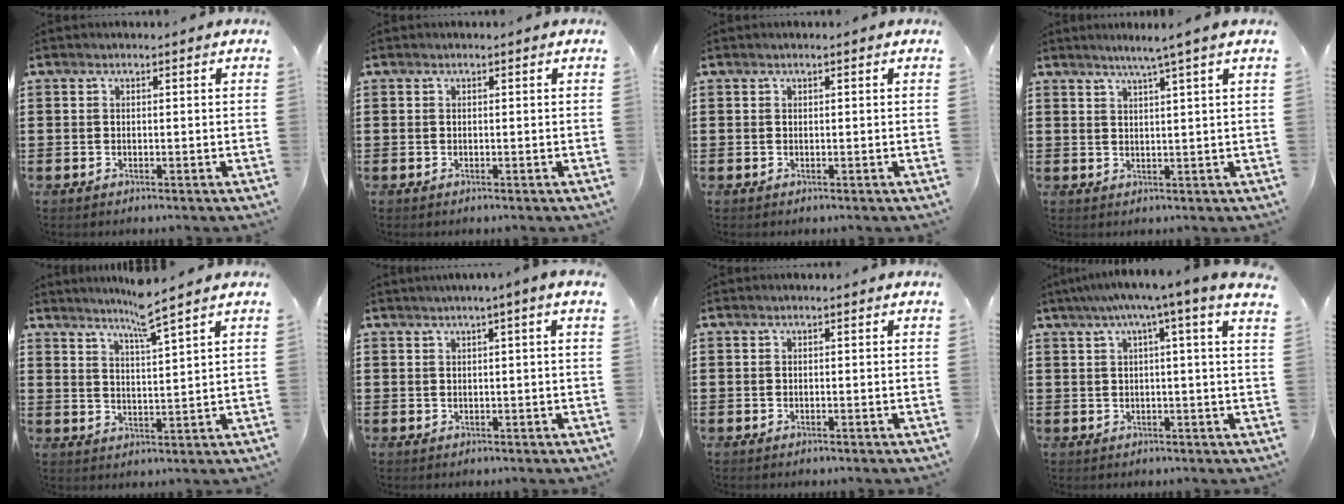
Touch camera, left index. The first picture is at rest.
{"total": 0.0}
{"total": 0.0}
{"total": 3.3, "force": [2.4, -1.0, 2.1], "torque": [-0.043, -0.006, 0.038]}
{"total": 5.5, "force": [4.6, -0.9, 3.0], "torque": [-0.072, -0.016, 0.077]}
{"total": 1.0, "force": [0.3, -0.2, 0.9], "torque": [-0.017, -0.002, 0.004]}
{"total": 0.0}
{"total": 4.1, "force": [2.0, -0.5, 3.6], "torque": [-0.075, -0.003, 0.028]}